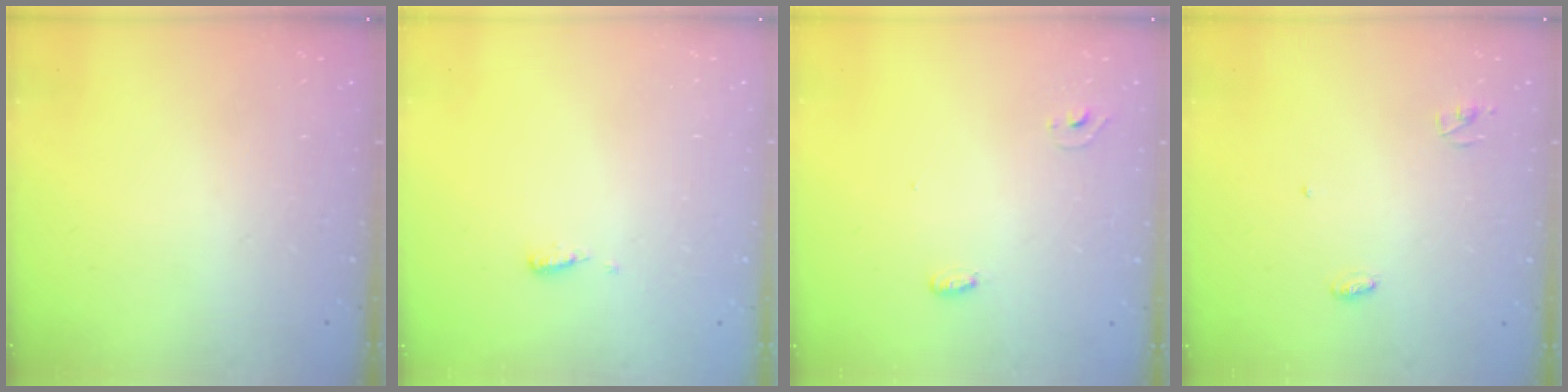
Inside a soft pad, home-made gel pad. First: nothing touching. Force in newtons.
{"total": 4.1, "press": 4.1, "slide": 0.4}
{"total": 3.4, "press": 3.1, "slide": 1.3}
{"total": 3.4, "press": 3.4, "slide": 0.3}